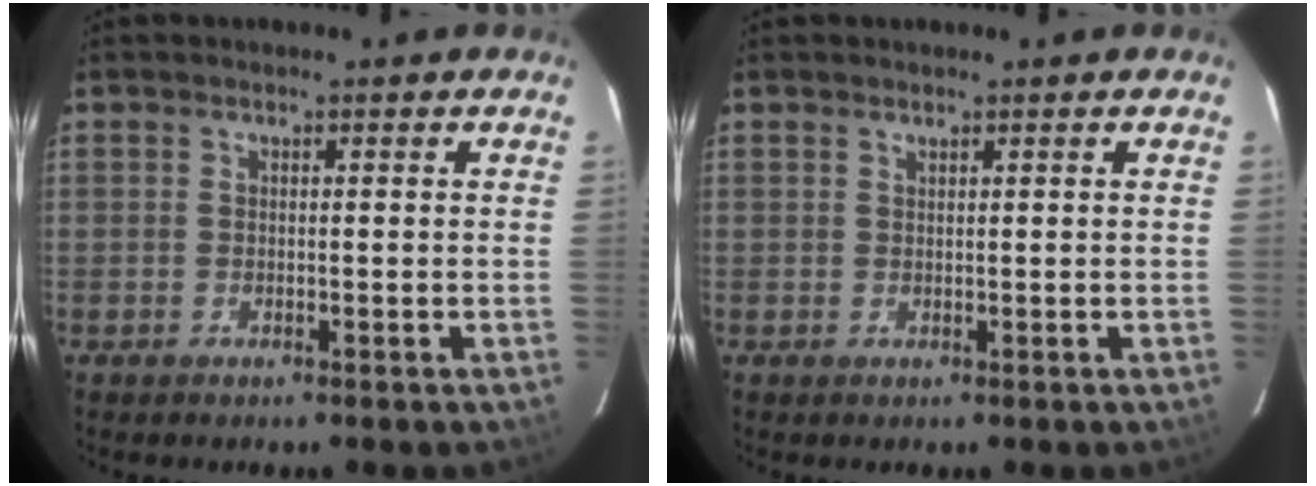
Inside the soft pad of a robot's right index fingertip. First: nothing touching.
{"total": 0.6, "force": [0.5, -0.3, 0.1], "torque": [-0.003, -0.001, 0.010]}